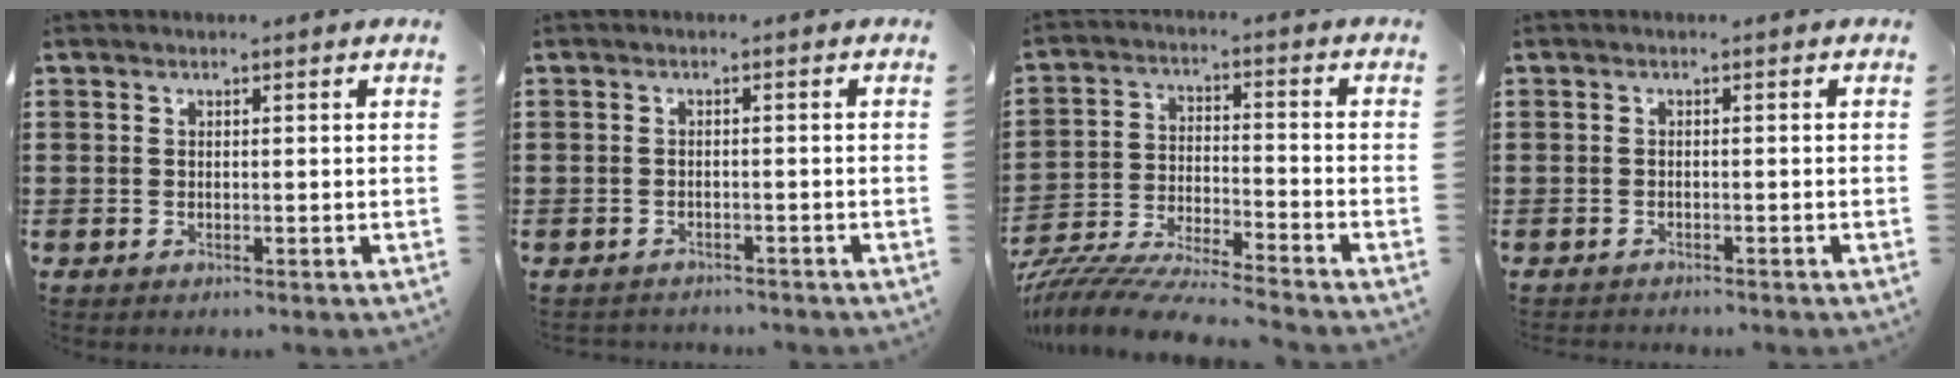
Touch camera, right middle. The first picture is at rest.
{"total": 1.4, "force": [-1.4, 0.3, -0.1], "torque": [-0.003, 0.003, -0.032]}
{"total": 8.1, "force": [-7.9, 0.1, 1.6], "torque": [-0.039, 0.000, -0.161]}
{"total": 0.9, "force": [-0.9, 0.1, -0.1], "torque": [-0.002, 0.003, -0.020]}